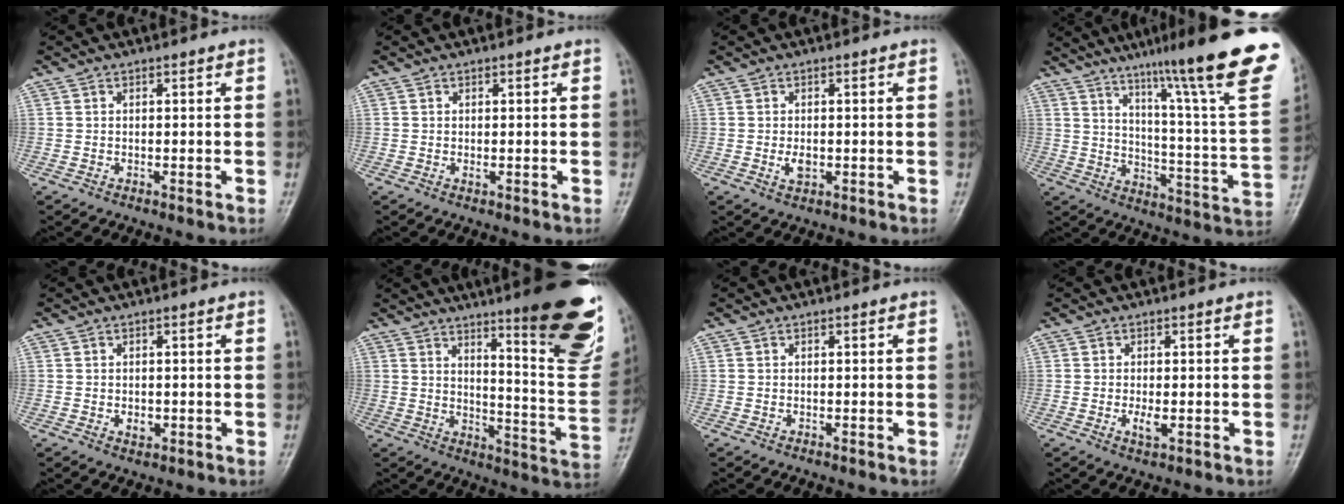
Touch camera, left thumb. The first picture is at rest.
{"total": 0.7, "force": [0.2, 0.1, 0.6], "torque": [-0.014, 0.001, 0.004]}
{"total": 2.3, "force": [-0.1, 1.2, 1.9], "torque": [-0.030, -0.004, 0.003]}
{"total": 27.3, "force": [18.0, 2.5, 20.3], "torque": [-0.268, -0.084, 0.251]}
{"total": 1.9, "force": [-0.1, 1.3, 1.4], "torque": [-0.015, -0.002, 0.002]}
{"total": 23.6, "force": [13.6, 4.3, 18.8], "torque": [-0.214, -0.080, 0.189]}
{"total": 0.0}
{"total": 2.3, "force": [-0.2, 0.8, 2.2], "torque": [-0.041, -0.005, 0.001]}